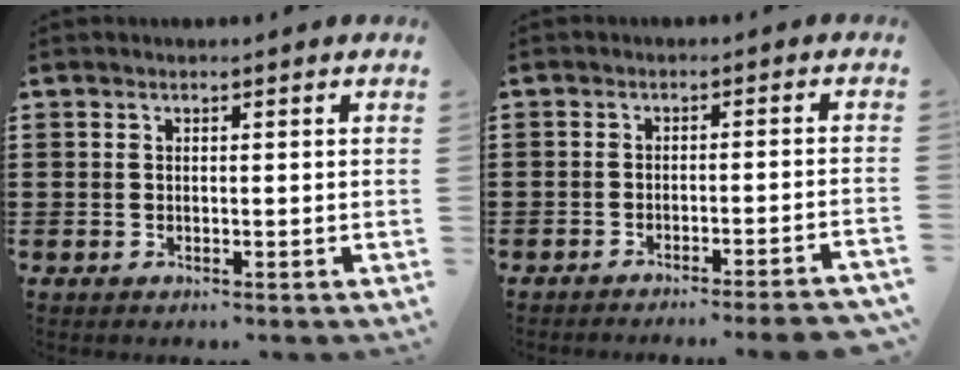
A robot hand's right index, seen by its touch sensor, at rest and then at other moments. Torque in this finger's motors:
{"motor_torque": [1.05, -0.88, -0.23, -0.10]}